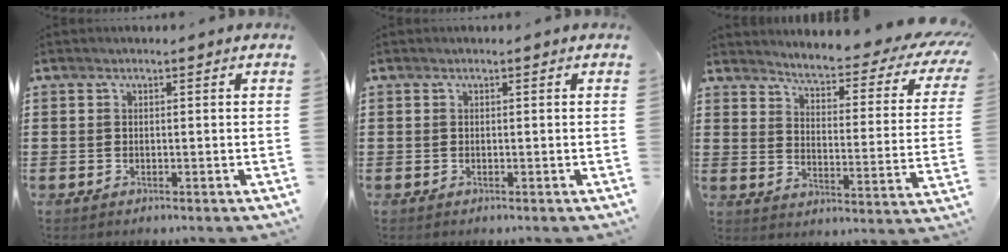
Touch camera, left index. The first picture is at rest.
{"total": 0.0}
{"total": 3.8, "force": [3.3, 0.1, 1.9], "torque": [-0.049, -0.035, 0.043]}